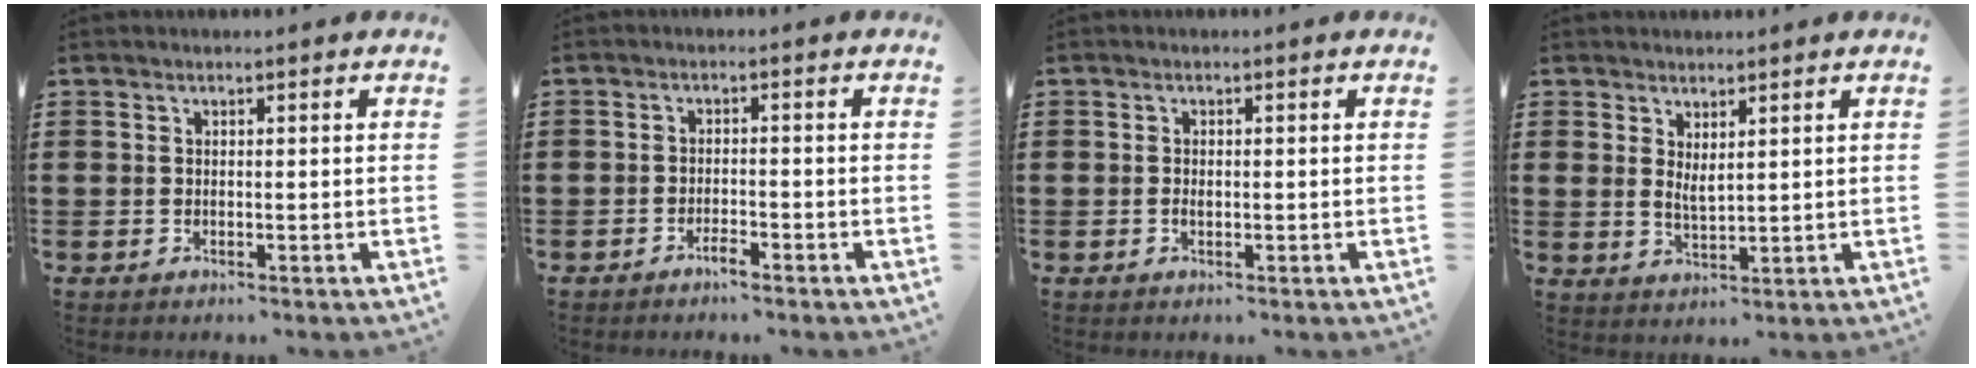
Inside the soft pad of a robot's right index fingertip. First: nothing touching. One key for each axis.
{"total": 2.1, "fx": -1.9, "fy": 0.2, "fz": 1.0, "tx": -0.020, "ty": -0.001, "tz": -0.035}
{"total": 0.8, "fx": -0.2, "fy": 0.3, "fz": 0.7, "tx": -0.016, "ty": -0.004, "tz": -0.003}
{"total": 2.2, "fx": 1.6, "fy": 0.7, "fz": 1.4, "tx": -0.029, "ty": 0.002, "tz": 0.029}